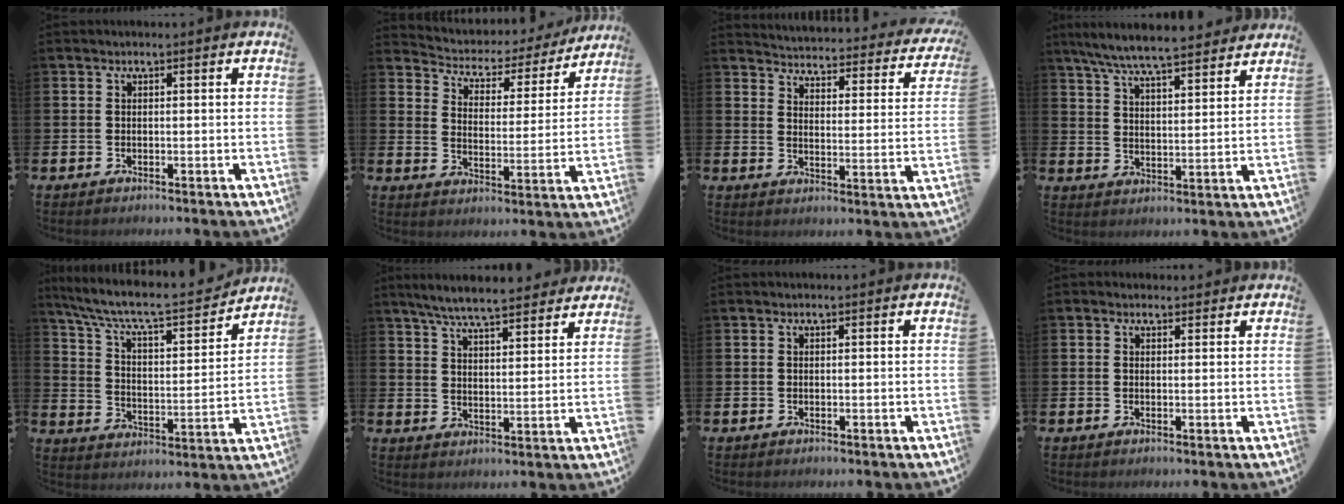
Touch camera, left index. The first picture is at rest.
{"total": 3.7, "force": [3.3, 1.7, 0.3], "torque": [-0.033, -0.034, 0.047]}
{"total": 3.5, "force": [3.4, 0.6, 0.4], "torque": [-0.023, -0.041, 0.050]}
{"total": 7.8, "force": [7.4, 0.5, 2.4], "torque": [-0.075, -0.038, 0.133]}
{"total": 8.2, "force": [7.4, 1.6, 3.3], "torque": [-0.100, -0.052, 0.120]}
{"total": 7.0, "force": [6.6, 0.7, 2.1], "torque": [-0.059, -0.033, 0.118]}
{"total": 0.0}
{"total": 1.8, "force": [1.6, 0.7, -0.1], "torque": [0.010, -0.005, 0.028]}